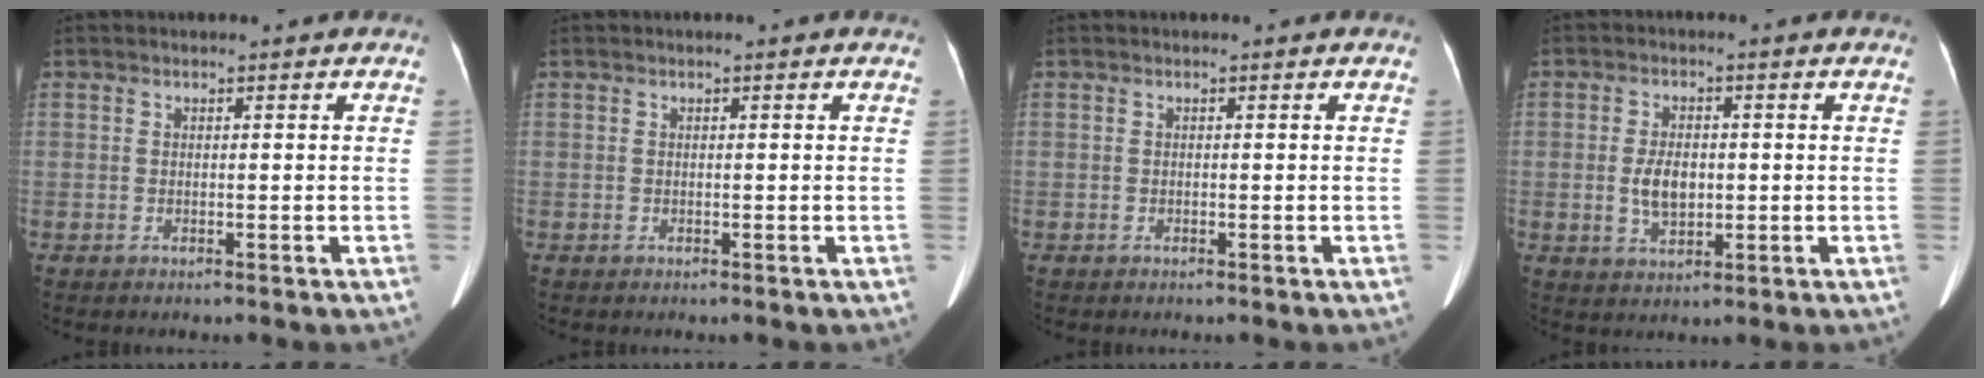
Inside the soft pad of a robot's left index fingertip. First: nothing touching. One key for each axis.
{"total": 0.0}
{"total": 0.0}
{"total": 4.9, "fx": -0.3, "fy": 2.7, "fz": 4.1, "tx": -0.087, "ty": 0.002, "tz": 0.000}